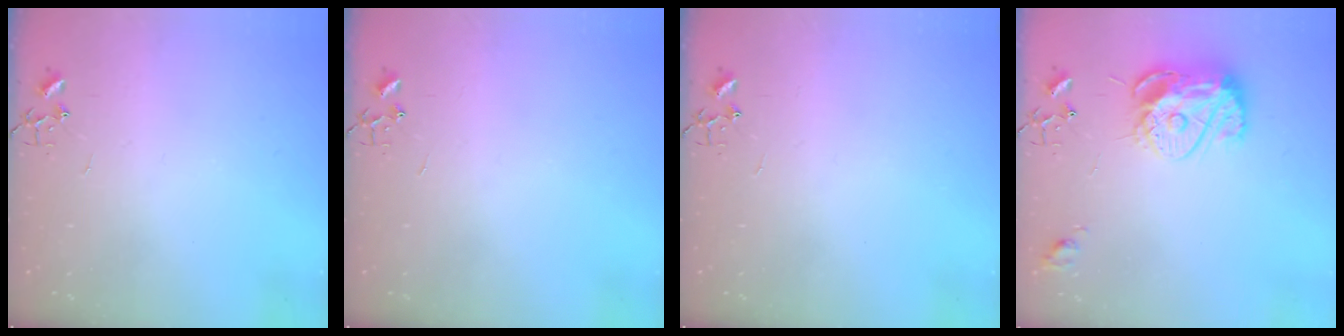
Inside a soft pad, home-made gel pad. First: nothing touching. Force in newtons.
{"total": 0.0}
{"total": 0.0}
{"total": 14.7, "press": 14.6, "slide": 1.4}